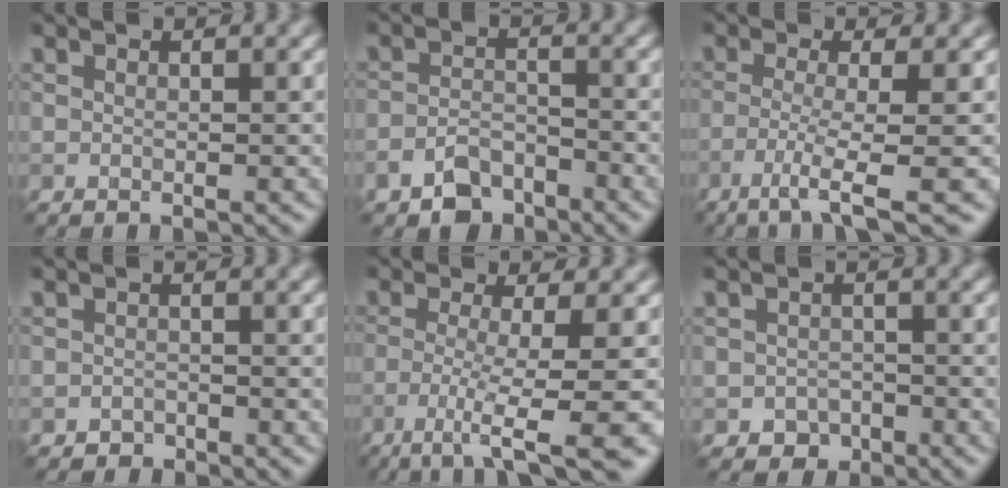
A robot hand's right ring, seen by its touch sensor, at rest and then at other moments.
{"total": 3.7, "force": [-2.8, 2.0, 1.4], "torque": [-0.021, -0.001, -0.058]}
{"total": 5.0, "force": [-2.4, 0.6, 4.3], "torque": [-0.074, -0.004, -0.052]}
{"total": 0.9, "force": [-0.7, 0.5, -0.1], "torque": [0.008, 0.004, -0.013]}
{"total": 8.2, "force": [-4.0, 1.6, 7.0], "torque": [-0.100, -0.008, -0.071]}
{"total": 2.0, "force": [-1.1, 1.6, 0.4], "torque": [0.005, 0.000, -0.023]}